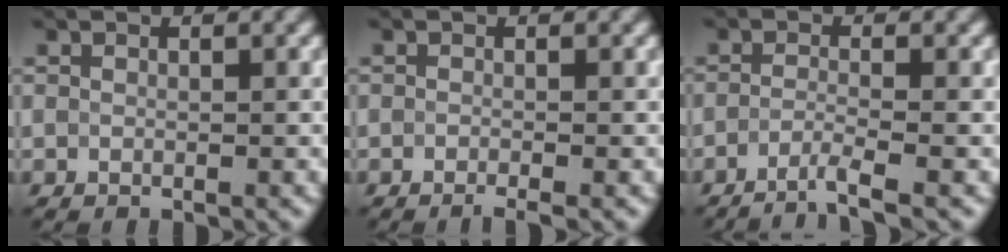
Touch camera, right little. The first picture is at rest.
{"total": 1.6, "force": [-1.4, 0.2, 0.8], "torque": [-0.003, -0.008, -0.021]}
{"total": 2.3, "force": [-2.1, -0.2, 0.9], "torque": [-0.012, 0.000, -0.053]}